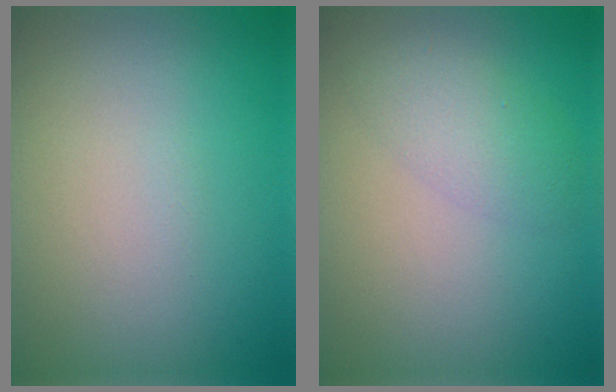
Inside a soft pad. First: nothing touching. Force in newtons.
{"total": 2.7, "press": 2.7, "slide": 0.2}